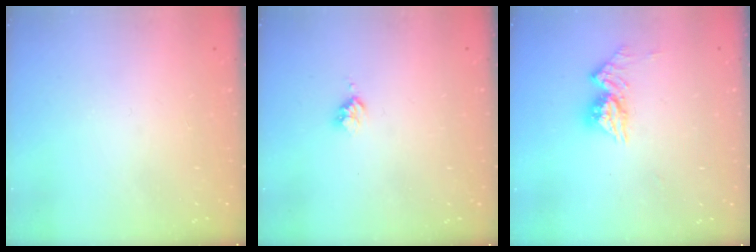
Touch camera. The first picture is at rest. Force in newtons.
{"total": 2.5, "press": 2.5, "slide": 0.3}
{"total": 9.9, "press": 9.8, "slide": 0.9}